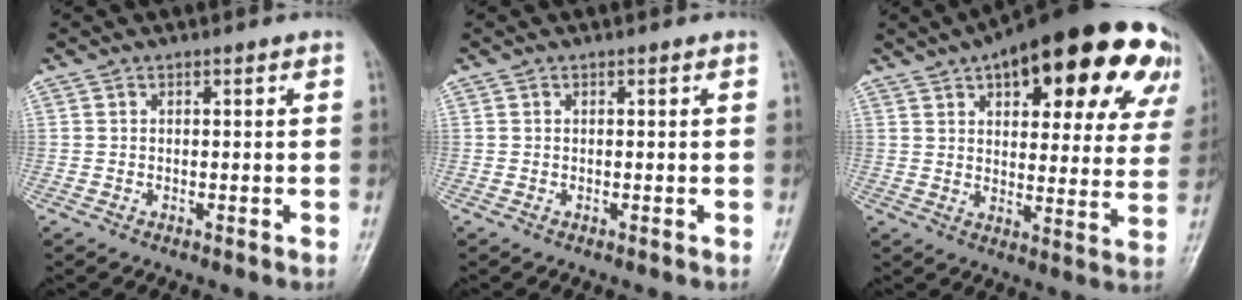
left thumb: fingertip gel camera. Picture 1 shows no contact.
{"total": 0.0}
{"total": 28.9, "force": [15.0, 12.0, 21.5], "torque": [-0.261, -0.003, 0.196]}